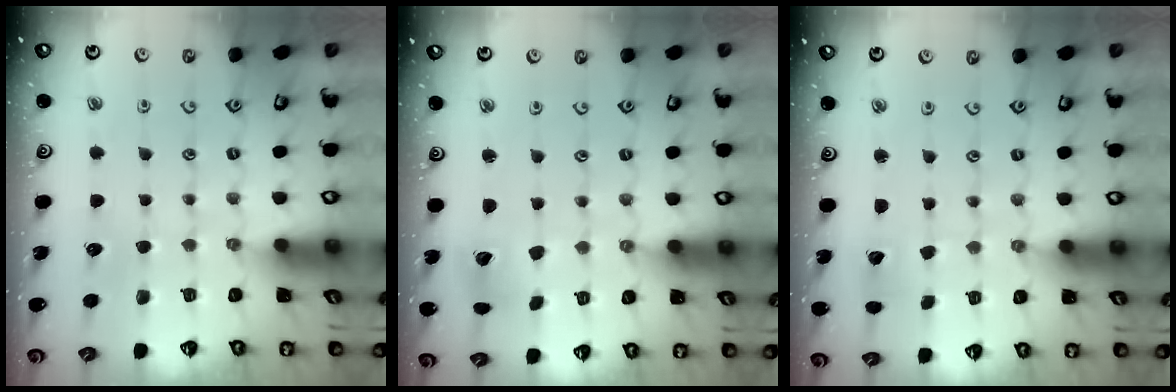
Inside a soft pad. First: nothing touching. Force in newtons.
{"total": 4.4, "press": 4.4, "slide": 0.6}
{"total": 2.6, "press": 2.6, "slide": 0.3}